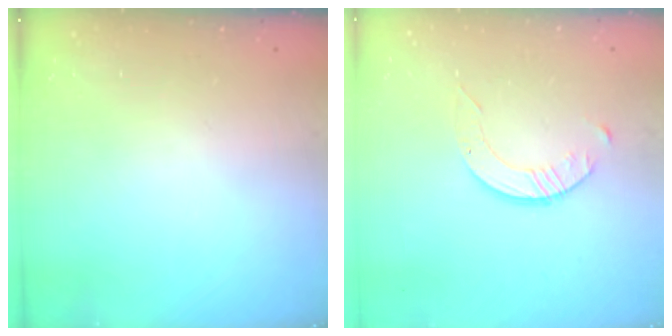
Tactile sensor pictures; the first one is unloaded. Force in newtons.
{"total": 3.7, "press": 3.7, "slide": 0.4}